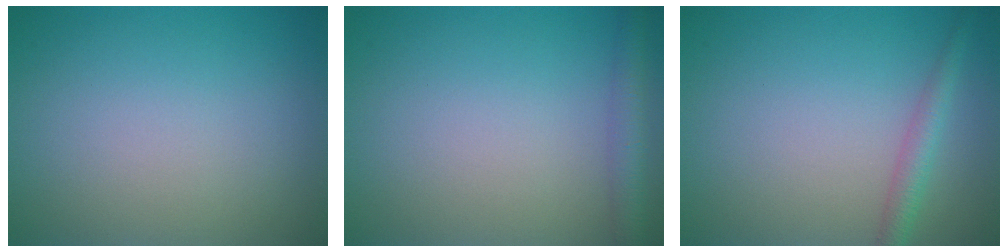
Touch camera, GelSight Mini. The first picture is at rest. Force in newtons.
{"total": 2.7, "press": 2.7, "slide": 0.2}
{"total": 2.2, "press": 2.2, "slide": 0.1}